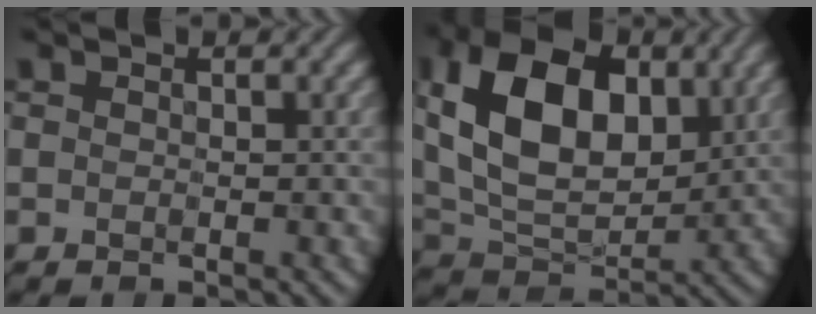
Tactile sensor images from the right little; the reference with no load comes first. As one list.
[{"total": 12.2, "force": [3.0, 7.6, 9.1], "torque": [-0.176, 0.013, 0.049]}]